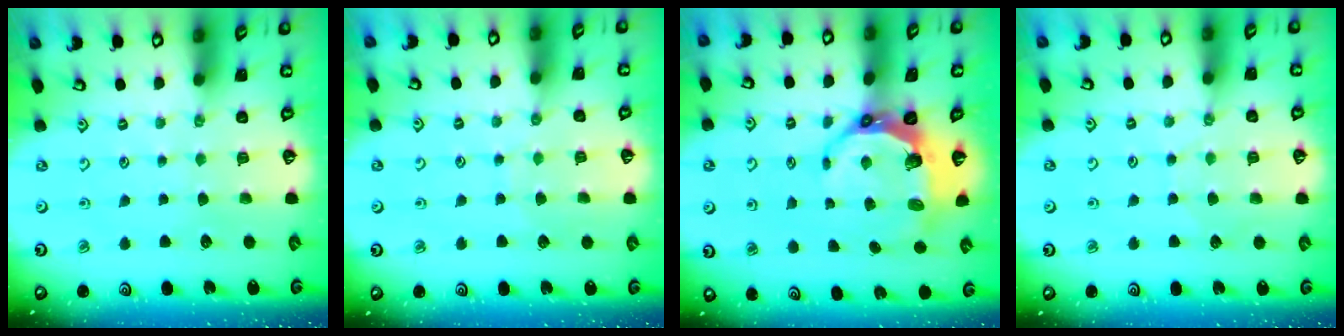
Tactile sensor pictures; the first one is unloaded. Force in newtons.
{"total": 5.7, "press": 5.7, "slide": 0.5}
{"total": 9.3, "press": 8.0, "slide": 4.8}
{"total": 4.7, "press": 4.7, "slide": 0.5}